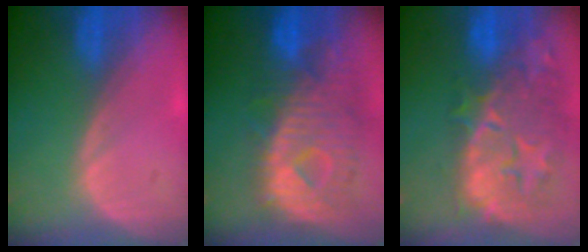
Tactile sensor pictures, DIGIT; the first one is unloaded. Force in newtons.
{"total": 11.8, "press": 10.2, "slide": 6.0}
{"total": 14.7, "press": 11.9, "slide": 8.6}